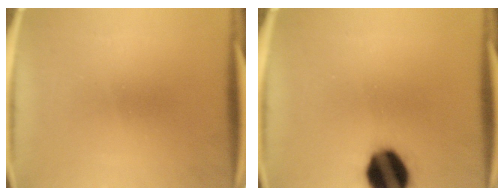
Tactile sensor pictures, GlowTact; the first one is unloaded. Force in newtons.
{"total": 14.6}